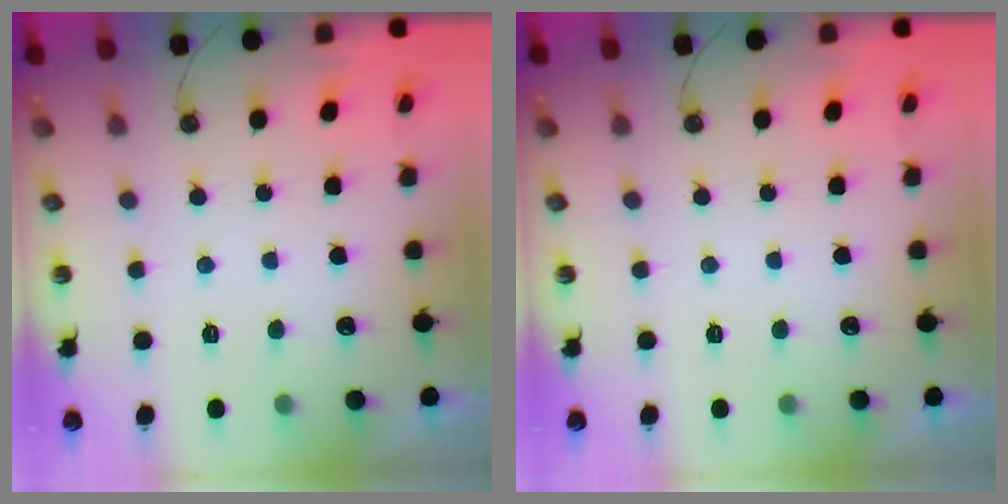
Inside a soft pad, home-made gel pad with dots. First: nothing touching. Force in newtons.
{"total": 0.0}